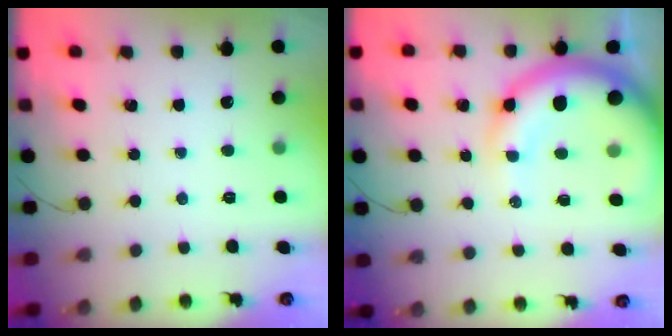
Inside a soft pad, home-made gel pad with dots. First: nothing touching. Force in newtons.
{"total": 14.0, "press": 13.6, "slide": 3.6}